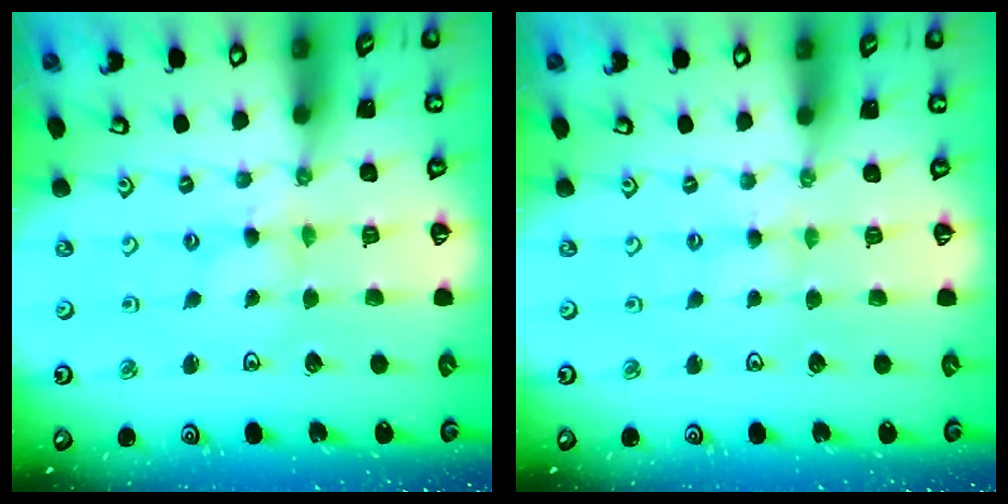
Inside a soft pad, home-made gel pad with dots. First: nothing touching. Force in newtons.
{"total": 2.1, "press": 2.1, "slide": 0.3}